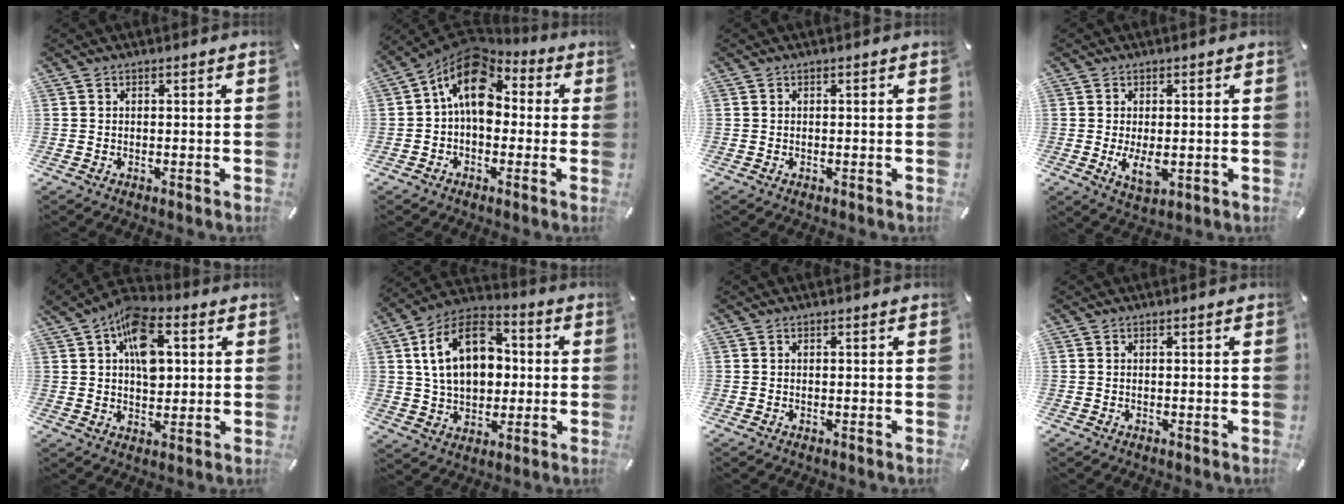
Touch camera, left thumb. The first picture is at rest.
{"total": 13.5, "force": [2.1, 9.0, 9.9], "torque": [-0.181, 0.003, 0.033]}
{"total": 0.0}
{"total": 5.8, "force": [-0.6, 3.0, 4.9], "torque": [-0.093, -0.012, -0.015]}
{"total": 11.8, "force": [3.4, 7.8, 8.2], "torque": [-0.114, -0.004, 0.061]}
{"total": 16.4, "force": [2.6, 12.0, 10.8], "torque": [-0.201, 0.006, 0.046]}
{"total": 0.0}
{"total": 0.0}